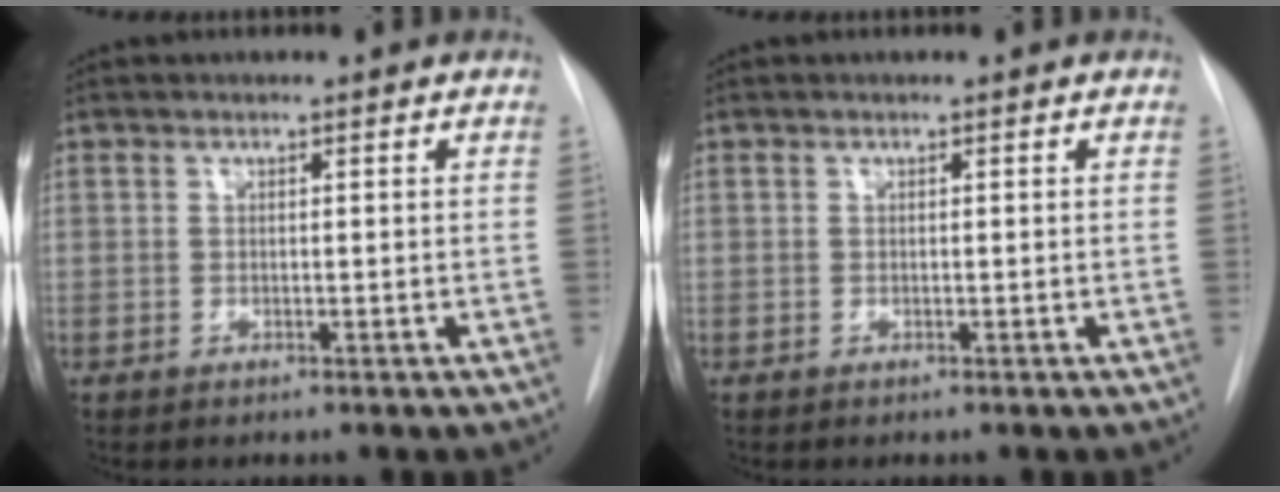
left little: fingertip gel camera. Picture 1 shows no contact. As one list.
[{"total": 0.0}]